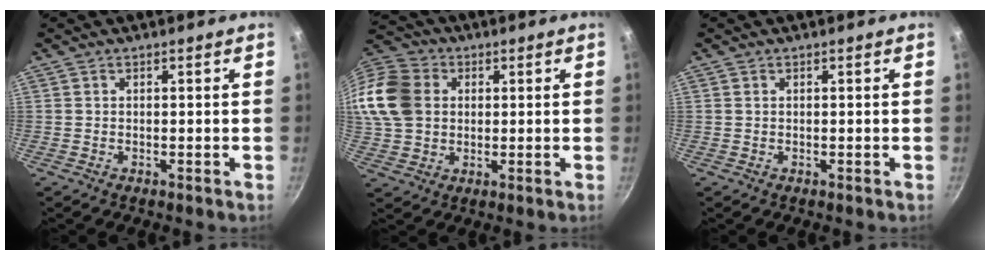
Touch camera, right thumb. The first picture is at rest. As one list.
[{"total": 21.6, "force": [3.9, 17.6, 11.8], "torque": [-0.283, 0.037, 0.067]}, {"total": 0.0}]